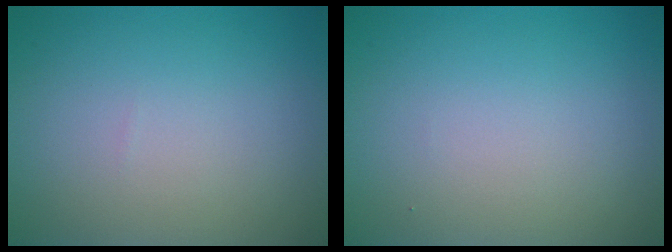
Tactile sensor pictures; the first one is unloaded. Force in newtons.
{"total": 0.0}